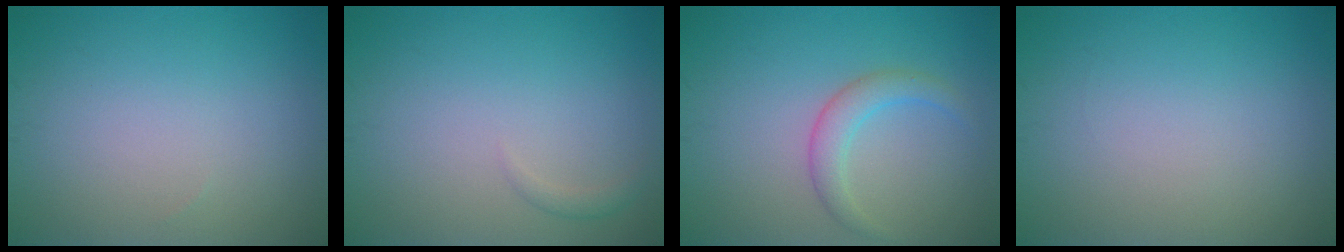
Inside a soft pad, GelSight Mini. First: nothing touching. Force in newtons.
{"total": 0.8, "press": 0.8, "slide": 0.0}
{"total": 2.4, "press": 2.4, "slide": 0.1}
{"total": 0.0}